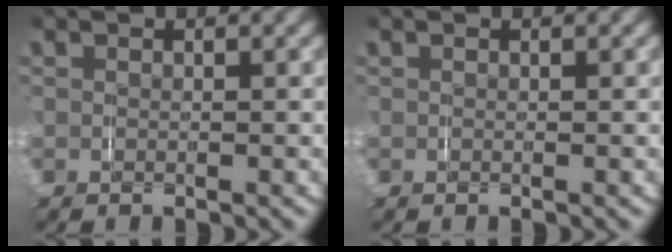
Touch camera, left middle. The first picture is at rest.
{"total": 0.0}